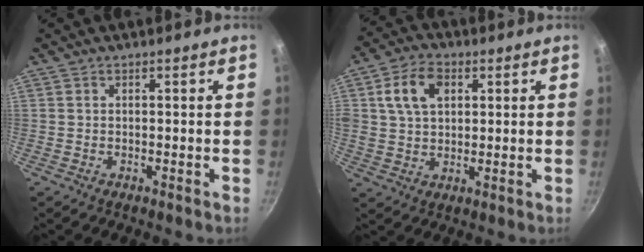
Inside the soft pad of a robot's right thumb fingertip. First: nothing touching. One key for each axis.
{"total": 9.2, "fx": 2.7, "fy": 6.3, "fz": 6.2, "tx": -0.101, "ty": 0.005, "tz": 0.044}